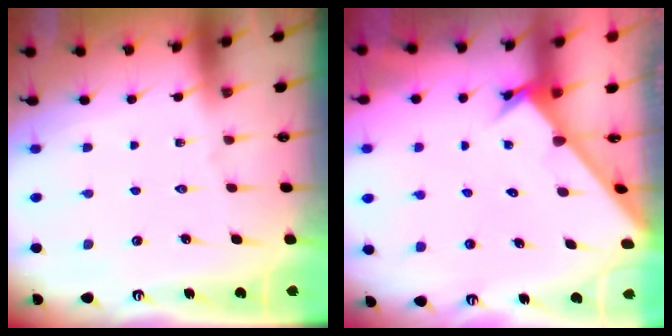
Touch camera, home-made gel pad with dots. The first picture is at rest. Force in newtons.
{"total": 2.8, "press": 2.8, "slide": 0.3}